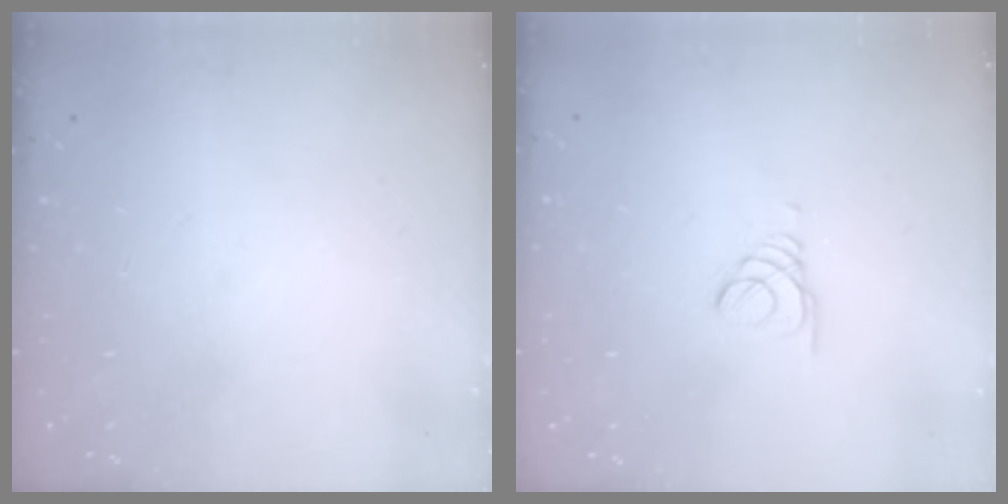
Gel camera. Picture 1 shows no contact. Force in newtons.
{"total": 1.0, "press": 1.0, "slide": 0.1}